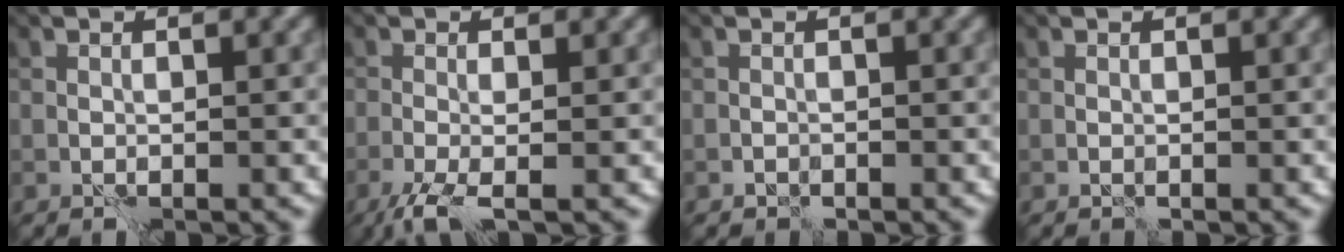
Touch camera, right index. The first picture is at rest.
{"total": 3.1, "force": [-1.7, 0.5, 2.5], "torque": [-0.056, -0.004, -0.040]}
{"total": 0.6, "force": [-0.5, 0.3, 0.0], "torque": [0.002, -0.001, -0.009]}
{"total": 0.0}